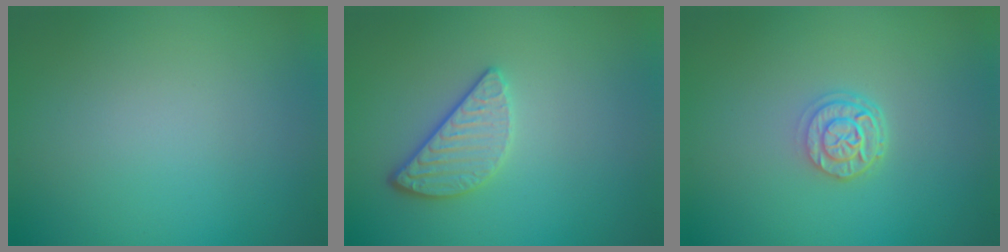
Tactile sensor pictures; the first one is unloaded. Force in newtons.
{"total": 2.6, "press": 2.3, "slide": 1.3}
{"total": 2.6, "press": 2.1, "slide": 1.5}